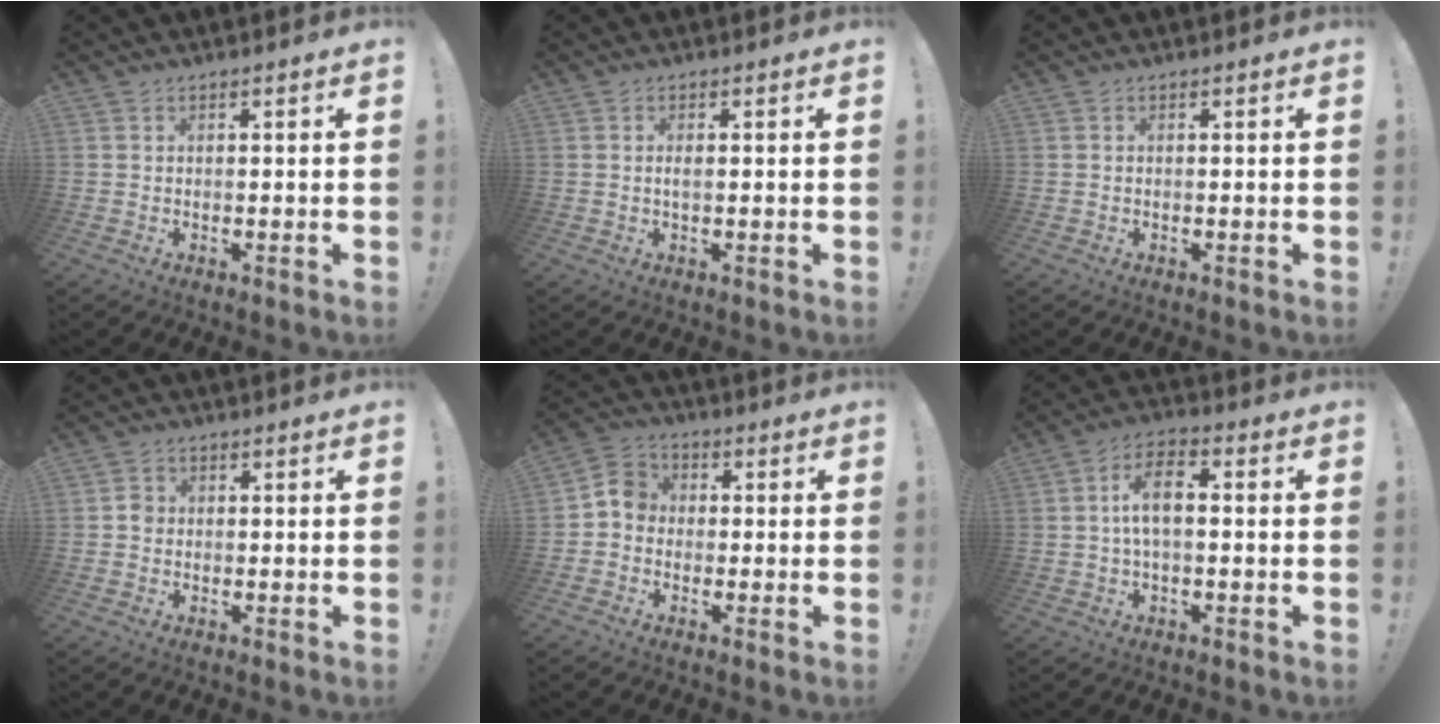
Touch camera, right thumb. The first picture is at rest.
{"total": 1.3, "force": [0.0, 0.4, 1.3], "torque": [-0.021, 0.000, -0.002]}
{"total": 0.0}
{"total": 2.4, "force": [-0.5, 2.1, 1.1], "torque": [-0.011, 0.006, -0.011]}
{"total": 6.3, "force": [-1.7, 5.3, 3.0], "torque": [-0.051, 0.028, -0.028]}
{"total": 8.3, "force": [0.3, 3.8, 7.3], "torque": [-0.139, 0.005, 0.006]}